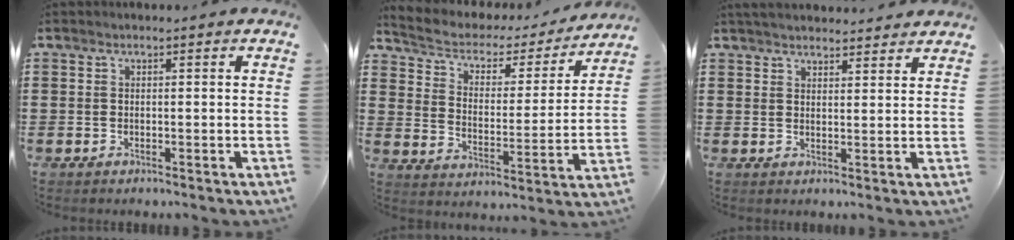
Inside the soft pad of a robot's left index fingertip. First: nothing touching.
{"total": 3.3, "force": [2.4, 1.9, 1.3], "torque": [-0.045, -0.017, 0.030]}
{"total": 3.1, "force": [3.0, 0.2, 0.4], "torque": [-0.016, -0.005, 0.058]}